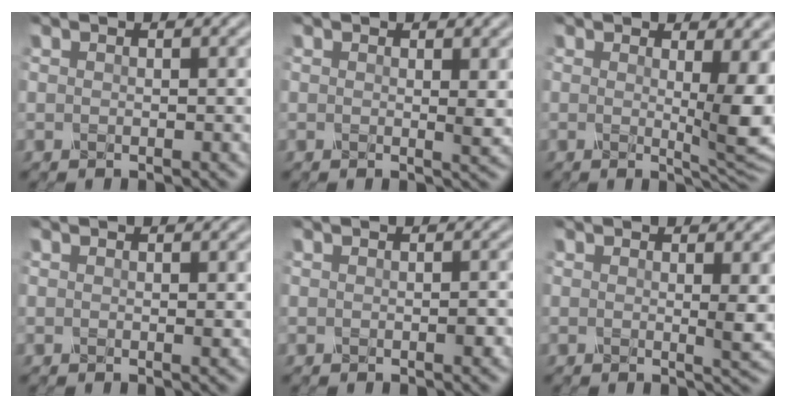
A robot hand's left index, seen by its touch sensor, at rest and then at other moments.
{"total": 1.2, "force": [0.7, 0.1, 0.9], "torque": [-0.013, -0.004, 0.011]}
{"total": 6.0, "force": [0.9, 1.6, 5.7], "torque": [-0.077, -0.011, 0.016]}
{"total": 0.0}
{"total": 0.6, "force": [-0.4, 0.2, 0.4], "torque": [-0.009, -0.003, -0.005]}
{"total": 1.6, "force": [0.7, 0.1, 1.4], "torque": [-0.019, -0.008, 0.011]}